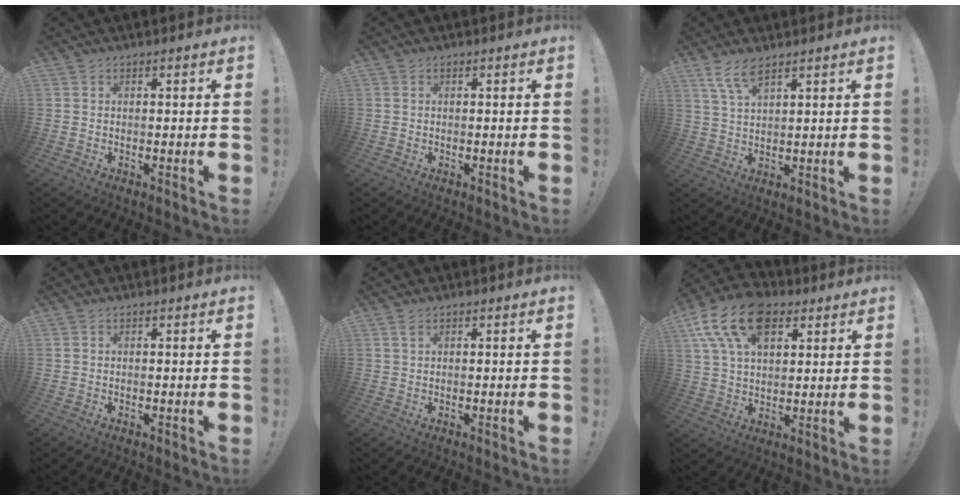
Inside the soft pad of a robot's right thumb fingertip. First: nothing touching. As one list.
[{"total": 0.7, "force": [-0.2, 0.7, 0.1], "torque": [0.000, 0.001, -0.003]}, {"total": 6.3, "force": [4.5, 1.7, 4.1], "torque": [-0.080, -0.017, 0.083]}, {"total": 0.0}, {"total": 1.6, "force": [1.0, 0.6, 1.2], "torque": [-0.016, -0.002, 0.017]}, {"total": 17.6, "force": [8.6, 10.8, 10.9], "torque": [-0.198, -0.035, 0.154]}]